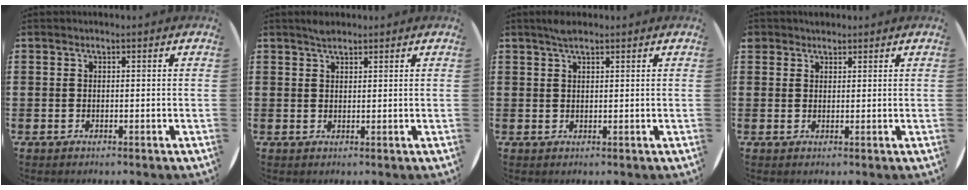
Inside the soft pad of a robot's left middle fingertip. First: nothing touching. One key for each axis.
{"total": 1.5, "fx": 1.4, "fy": 0.4, "fz": 0.3, "tx": -0.001, "ty": -0.002, "tz": 0.024}
{"total": 1.8, "fx": 1.5, "fy": 0.4, "fz": 1.0, "tx": -0.022, "ty": 0.003, "tz": 0.027}
{"total": 1.6, "fx": 1.4, "fy": 0.8, "fz": 0.0, "tx": 0.005, "ty": 0.002, "tz": 0.026}